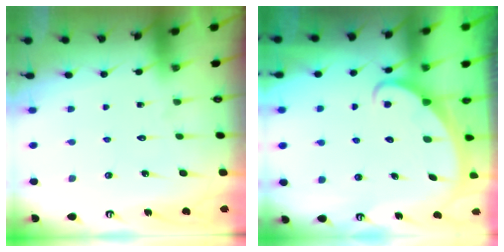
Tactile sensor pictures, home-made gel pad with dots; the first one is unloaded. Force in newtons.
{"total": 2.5, "press": 2.5, "slide": 0.3}